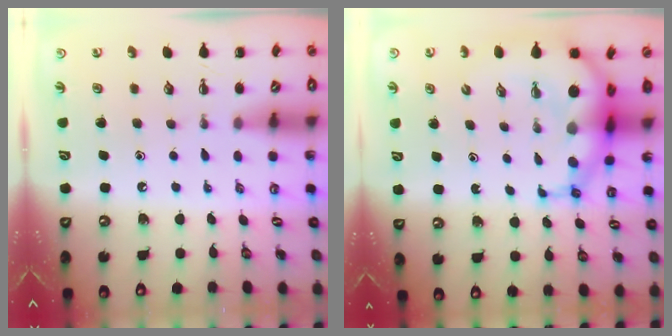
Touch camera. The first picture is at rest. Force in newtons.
{"total": 9.9, "press": 9.5, "slide": 2.8}